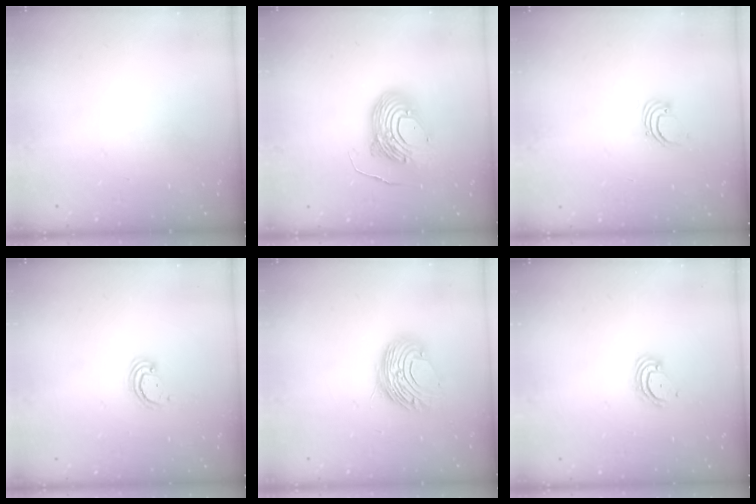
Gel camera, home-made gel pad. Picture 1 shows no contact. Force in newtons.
{"total": 12.7, "press": 12.6, "slide": 1.6}
{"total": 2.2, "press": 2.2, "slide": 0.2}
{"total": 2.9, "press": 2.8, "slide": 0.3}
{"total": 10.6, "press": 10.6, "slide": 0.5}
{"total": 4.5, "press": 4.5, "slide": 0.3}